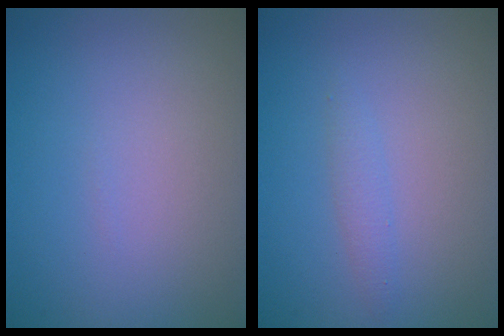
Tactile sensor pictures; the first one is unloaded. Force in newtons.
{"total": 1.2, "press": 1.2, "slide": 0.0}